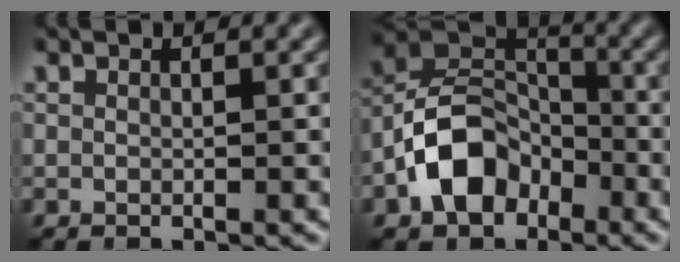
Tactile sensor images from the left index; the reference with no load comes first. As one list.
[{"total": 7.1, "force": [-3.3, 4.9, 4.0], "torque": [-0.068, 0.009, -0.074]}]